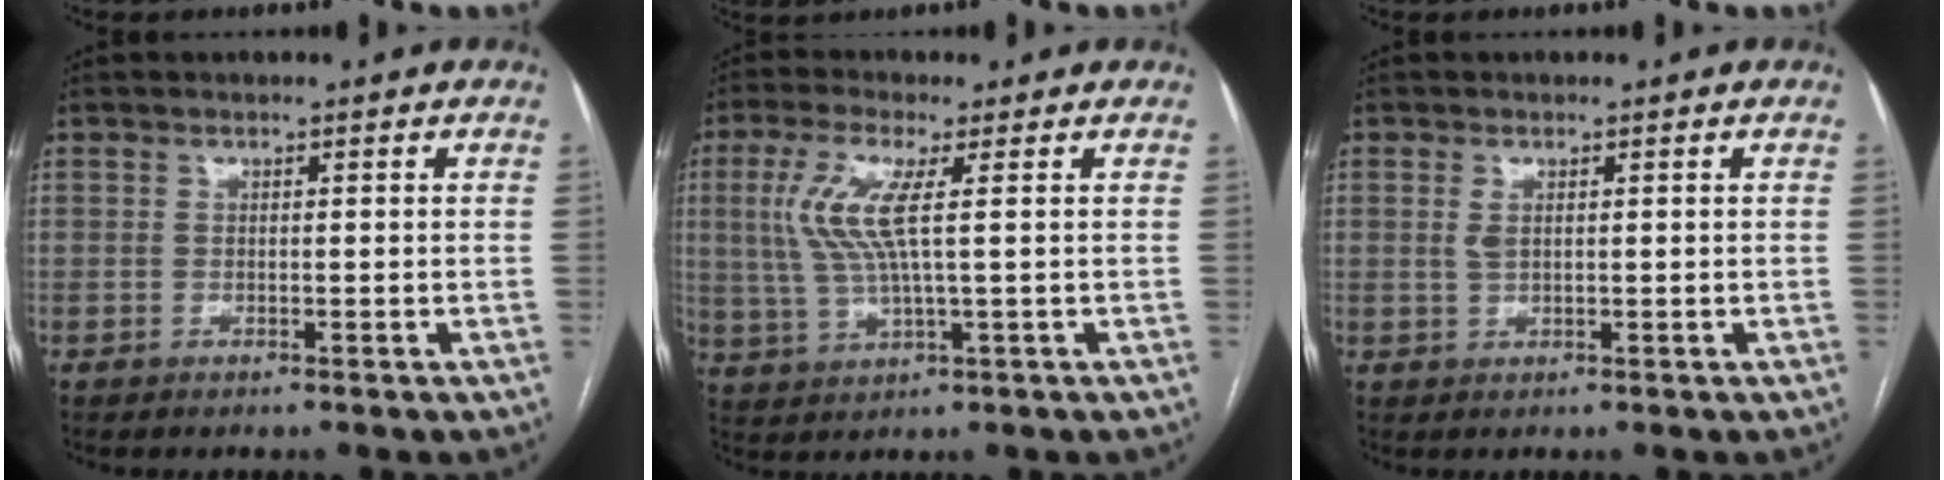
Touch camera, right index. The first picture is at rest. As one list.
[{"total": 8.0, "force": [1.7, 1.0, 7.8], "torque": [-0.189, 0.007, 0.035]}, {"total": 1.5, "force": [0.6, 0.7, 1.2], "torque": [-0.031, 0.000, 0.015]}]